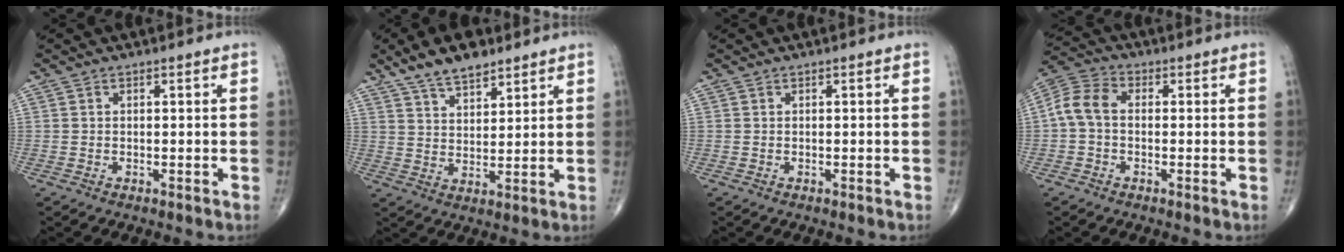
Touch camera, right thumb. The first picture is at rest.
{"total": 9.6, "force": [7.0, 4.0, 5.3], "torque": [-0.073, -0.031, 0.126]}
{"total": 0.0}
{"total": 6.7, "force": [-0.3, 4.6, 4.9], "torque": [-0.093, 0.022, -0.018]}